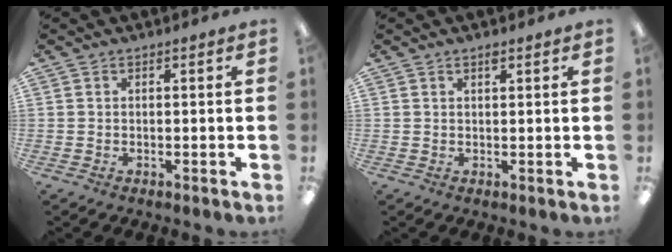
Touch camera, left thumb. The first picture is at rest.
{"total": 1.2, "force": [1.0, 0.3, 0.7], "torque": [-0.015, 0.000, 0.017]}